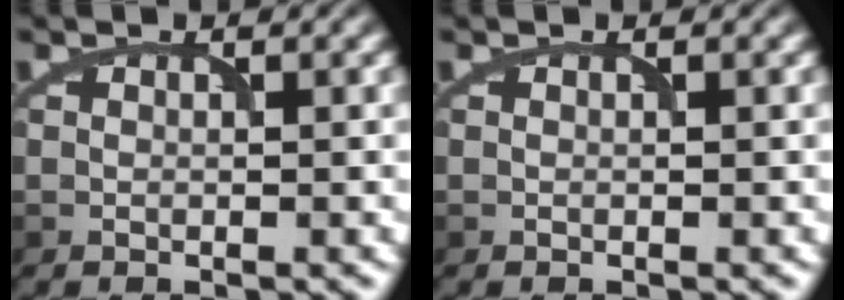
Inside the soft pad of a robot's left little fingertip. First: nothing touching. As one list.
[{"total": 0.0}]